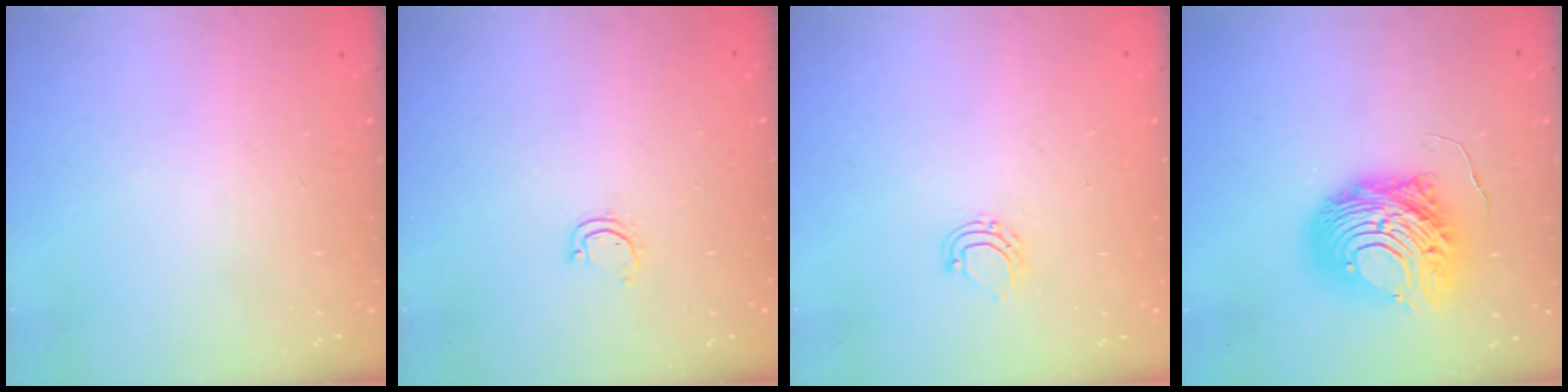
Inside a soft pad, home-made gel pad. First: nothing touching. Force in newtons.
{"total": 3.0, "press": 3.0, "slide": 0.2}
{"total": 6.8, "press": 6.8, "slide": 0.5}
{"total": 14.1, "press": 14.0, "slide": 1.3}